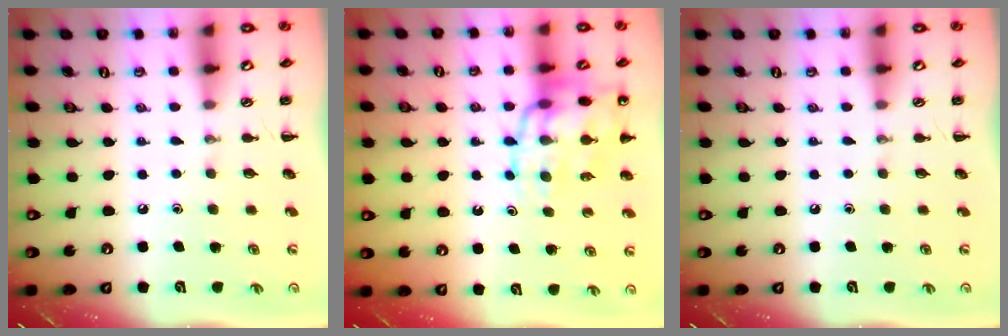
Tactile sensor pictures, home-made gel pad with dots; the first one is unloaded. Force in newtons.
{"total": 19.8, "press": 19.4, "slide": 4.1}
{"total": 0.0}